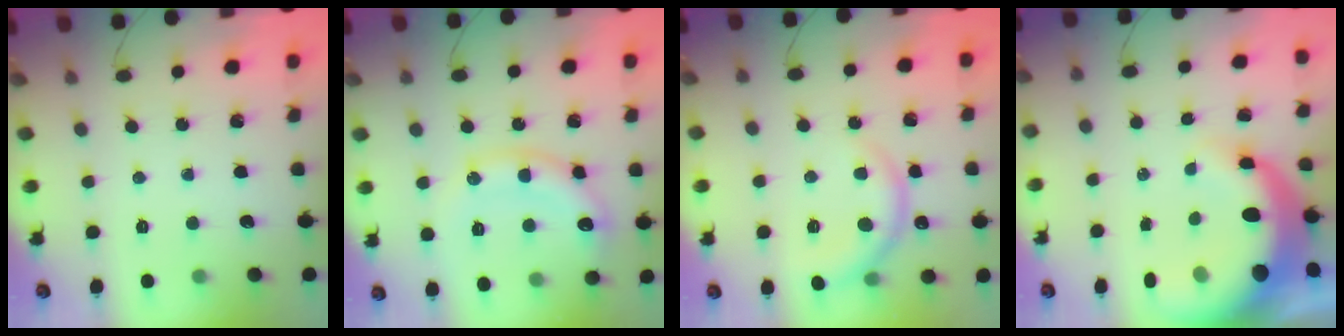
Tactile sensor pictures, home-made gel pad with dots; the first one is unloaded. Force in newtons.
{"total": 13.8, "press": 13.8, "slide": 1.2}
{"total": 7.2, "press": 7.1, "slide": 0.5}
{"total": 11.8, "press": 11.6, "slide": 2.4}